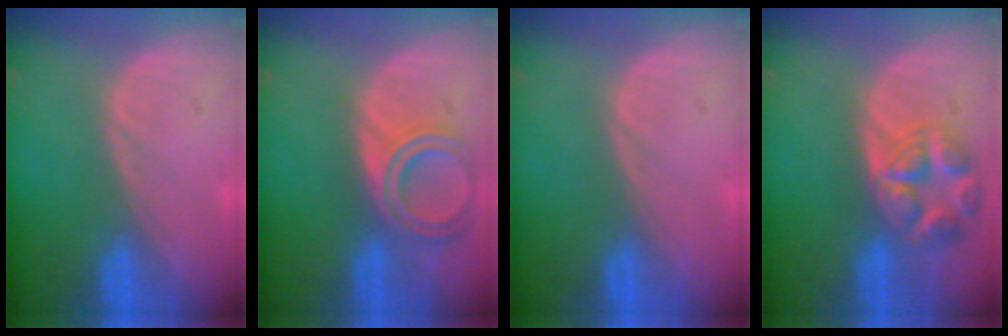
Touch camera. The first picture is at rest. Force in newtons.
{"total": 6.6, "press": 6.0, "slide": 2.8}
{"total": 0.0}
{"total": 7.8, "press": 7.0, "slide": 3.5}